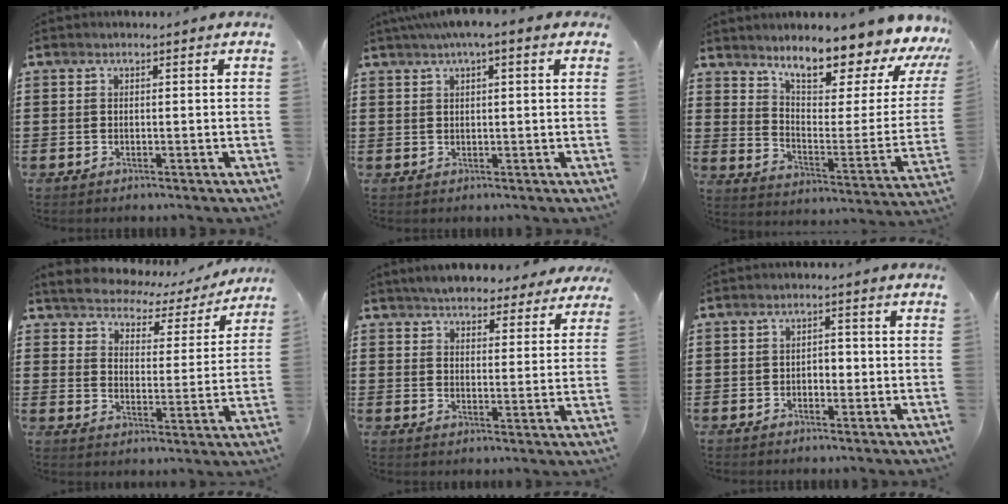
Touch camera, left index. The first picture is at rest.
{"total": 3.3, "force": [1.9, 0.6, 2.6], "torque": [-0.054, 0.006, 0.033]}
{"total": 10.0, "force": [8.9, 1.4, 4.3], "torque": [-0.084, -0.082, 0.147]}
{"total": 3.0, "force": [3.0, 0.4, -0.1], "torque": [-0.023, -0.031, 0.041]}
{"total": 5.1, "force": [4.9, 0.7, 0.8], "torque": [-0.037, -0.014, 0.090]}
{"total": 1.8, "force": [-0.7, 1.2, 1.2], "torque": [-0.027, 0.005, -0.017]}